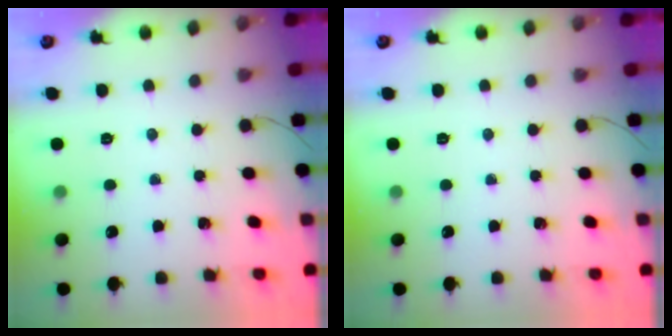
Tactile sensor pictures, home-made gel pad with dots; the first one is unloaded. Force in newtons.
{"total": 0.0}